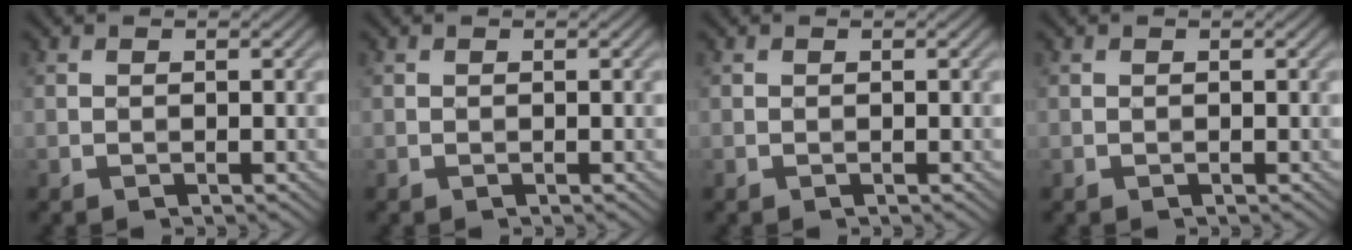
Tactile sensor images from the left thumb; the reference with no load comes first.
{"total": 0.0}
{"total": 0.0}
{"total": 0.0}